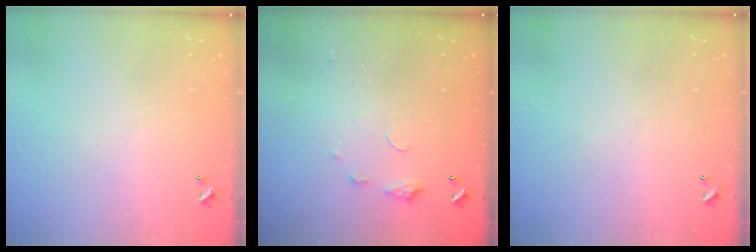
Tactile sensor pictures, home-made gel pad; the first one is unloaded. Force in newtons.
{"total": 5.6, "press": 5.6, "slide": 0.7}
{"total": 0.0}